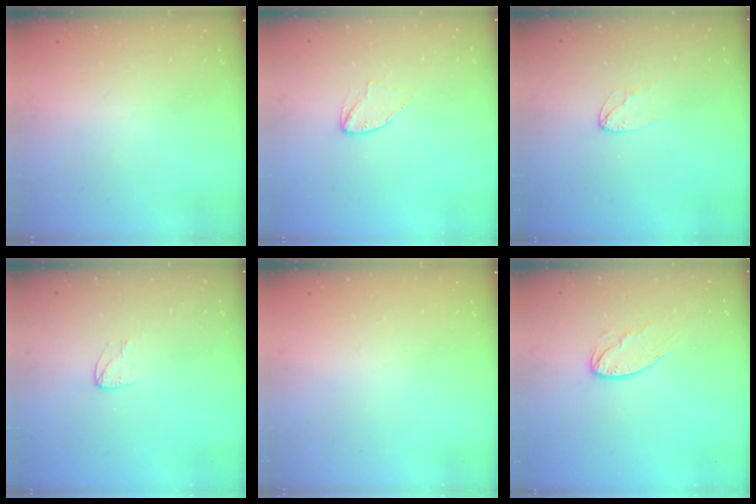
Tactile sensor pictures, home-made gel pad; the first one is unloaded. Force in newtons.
{"total": 5.1, "press": 5.1, "slide": 0.2}
{"total": 4.0, "press": 3.9, "slide": 0.3}
{"total": 3.2, "press": 3.2, "slide": 0.2}
{"total": 0.0}
{"total": 8.4, "press": 8.4, "slide": 0.4}